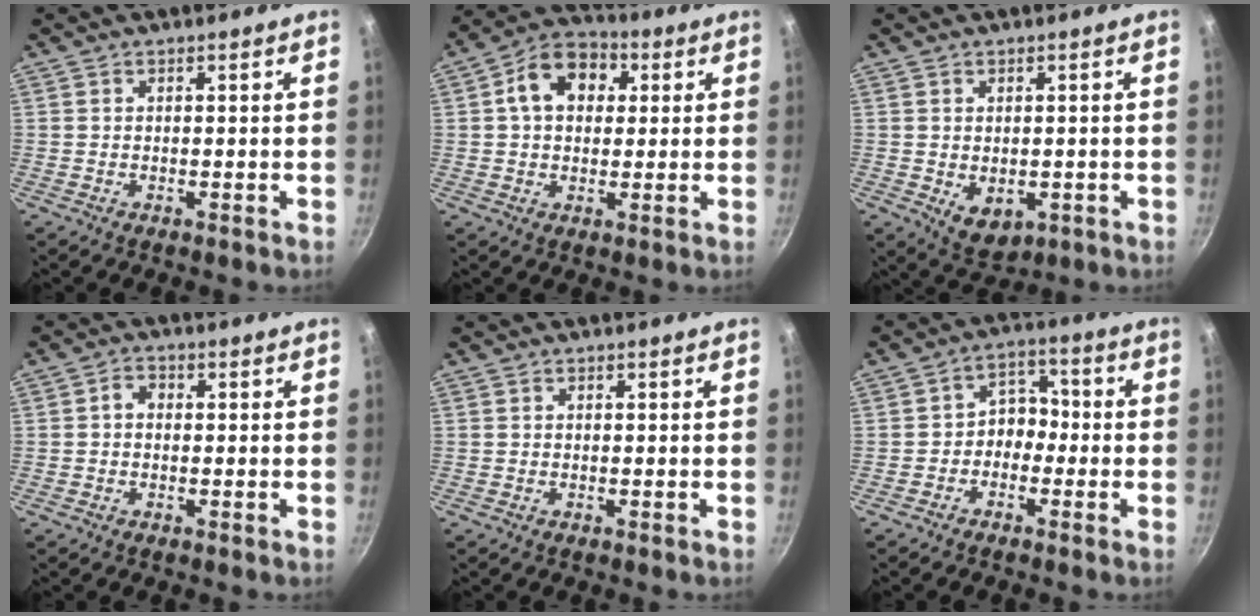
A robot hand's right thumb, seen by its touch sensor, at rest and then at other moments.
{"total": 11.4, "force": [2.7, 8.4, 7.2], "torque": [-0.088, 0.021, 0.027]}
{"total": 5.5, "force": [-0.7, 3.9, 3.8], "torque": [-0.047, -0.009, 0.002]}
{"total": 2.5, "force": [0.0, 1.9, 1.5], "torque": [-0.020, 0.009, -0.004]}
{"total": 0.0}
{"total": 5.6, "force": [-1.5, 4.4, 3.0], "torque": [-0.001, 0.034, -0.038]}